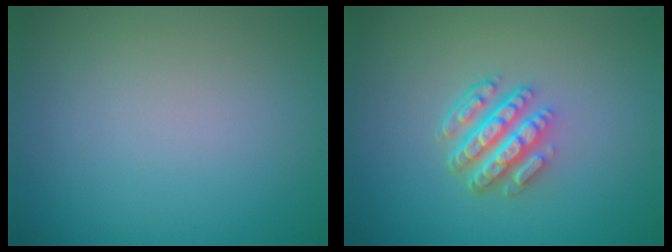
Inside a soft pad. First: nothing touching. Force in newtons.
{"total": 4.6, "press": 3.4, "slide": 3.1}